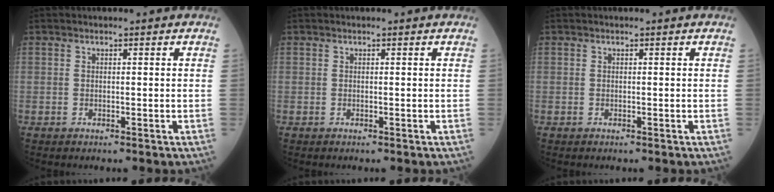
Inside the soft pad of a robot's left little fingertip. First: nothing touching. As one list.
[{"total": 0.0}, {"total": 0.0}]